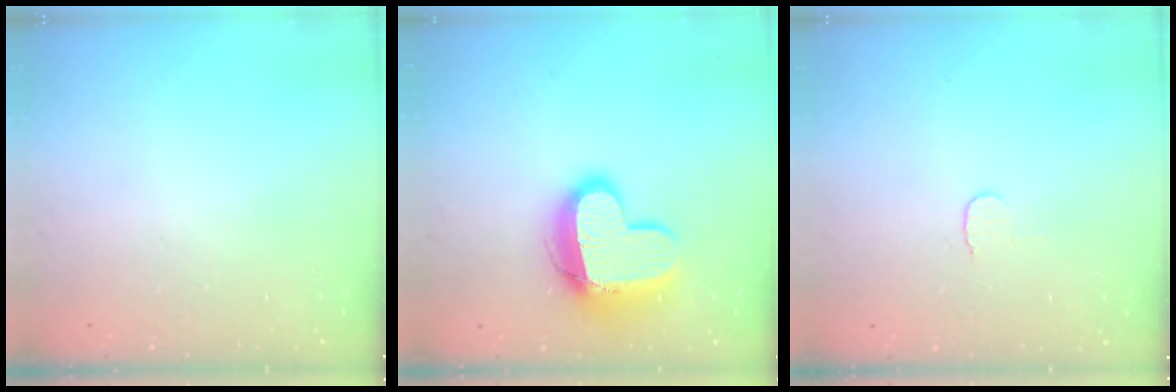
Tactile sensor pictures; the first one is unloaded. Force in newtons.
{"total": 14.4, "press": 14.3, "slide": 1.4}
{"total": 3.5, "press": 3.5, "slide": 0.3}